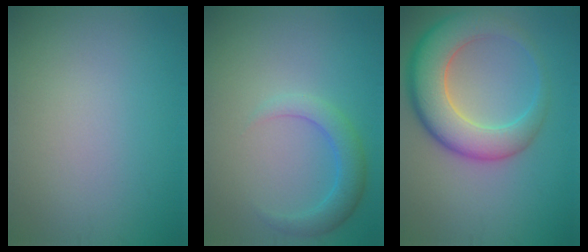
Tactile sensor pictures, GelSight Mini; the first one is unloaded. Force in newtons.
{"total": 2.9, "press": 2.9, "slide": 0.1}
{"total": 7.8, "press": 7.8, "slide": 0.3}